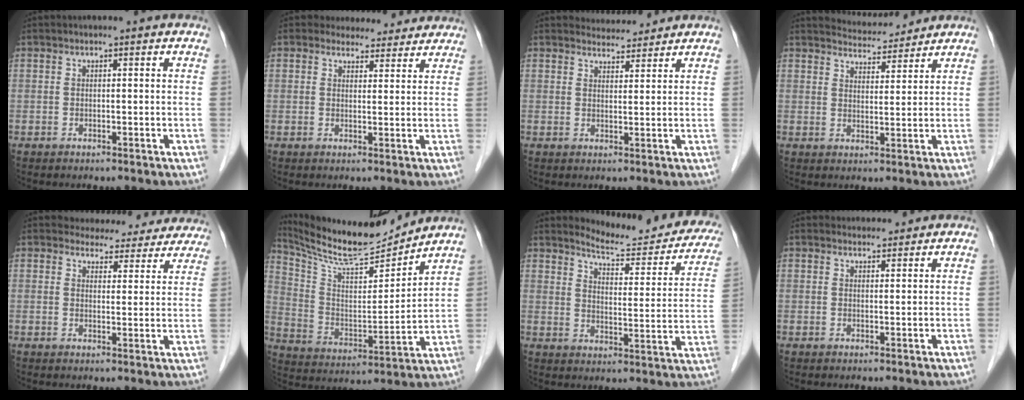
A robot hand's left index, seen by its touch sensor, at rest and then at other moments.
{"total": 6.5, "force": [6.0, 2.5, 0.4], "torque": [0.005, 0.008, 0.062]}
{"total": 3.4, "force": [3.3, 0.6, -0.2], "torque": [-0.005, 0.007, 0.055]}
{"total": 5.7, "force": [5.6, 0.9, 0.4], "torque": [-0.014, 0.011, 0.087]}
{"total": 13.2, "force": [12.4, 4.2, 1.4], "torque": [0.014, -0.012, 0.126]}
{"total": 15.8, "force": [15.1, 0.6, 4.9], "torque": [-0.106, -0.010, 0.266]}
{"total": 17.3, "force": [16.1, 2.8, 5.8], "torque": [-0.064, -0.063, 0.188]}
{"total": 2.1, "force": [2.0, 0.4, -0.2], "torque": [-0.004, 0.008, 0.033]}